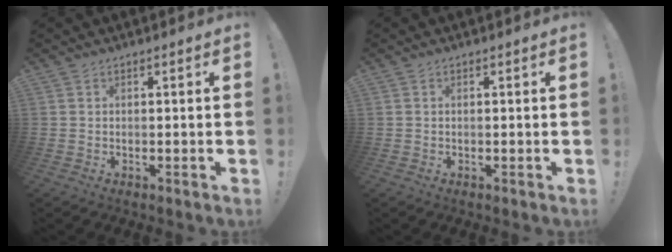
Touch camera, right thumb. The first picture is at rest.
{"total": 0.0}